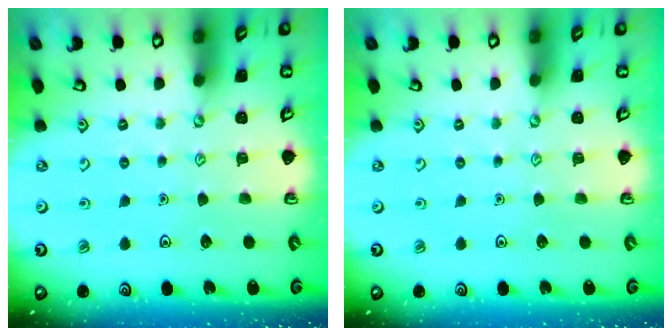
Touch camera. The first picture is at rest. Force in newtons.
{"total": 0.0}